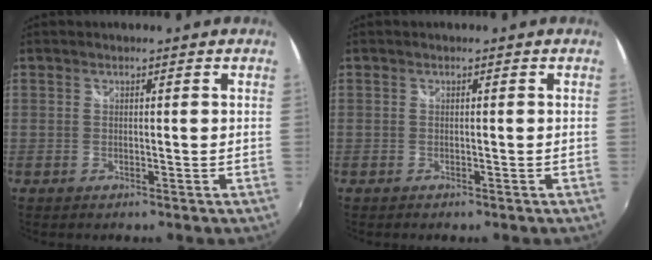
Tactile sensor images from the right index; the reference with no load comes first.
{"total": 0.7, "force": [-0.6, 0.3, 0.2], "torque": [-0.007, -0.003, -0.010]}